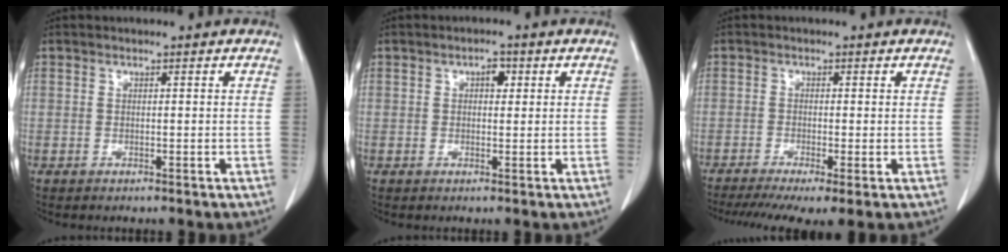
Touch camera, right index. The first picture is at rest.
{"total": 2.0, "force": [0.7, 1.1, 1.5], "torque": [-0.022, 0.006, 0.008]}
{"total": 8.2, "force": [-5.5, 1.3, 5.9], "torque": [-0.096, -0.013, -0.091]}